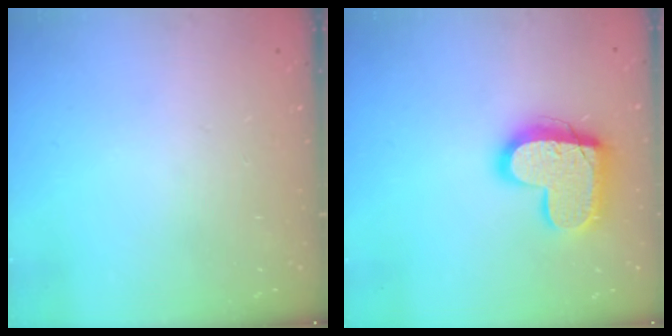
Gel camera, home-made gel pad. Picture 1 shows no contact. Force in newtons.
{"total": 17.3, "press": 17.3, "slide": 1.2}